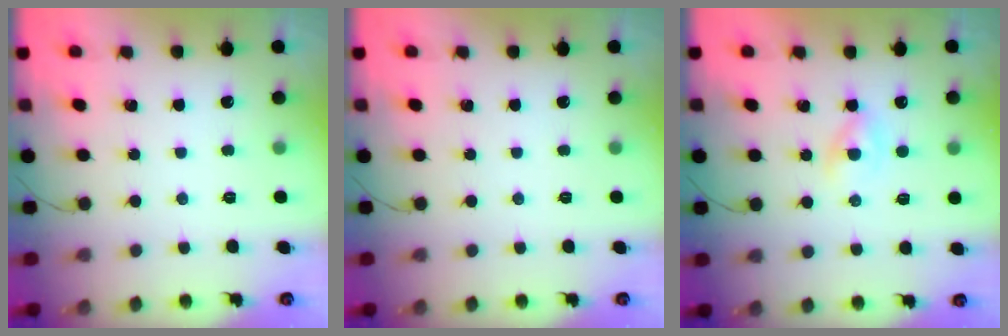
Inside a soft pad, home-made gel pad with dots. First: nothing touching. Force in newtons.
{"total": 0.0}
{"total": 2.2, "press": 2.0, "slide": 1.0}